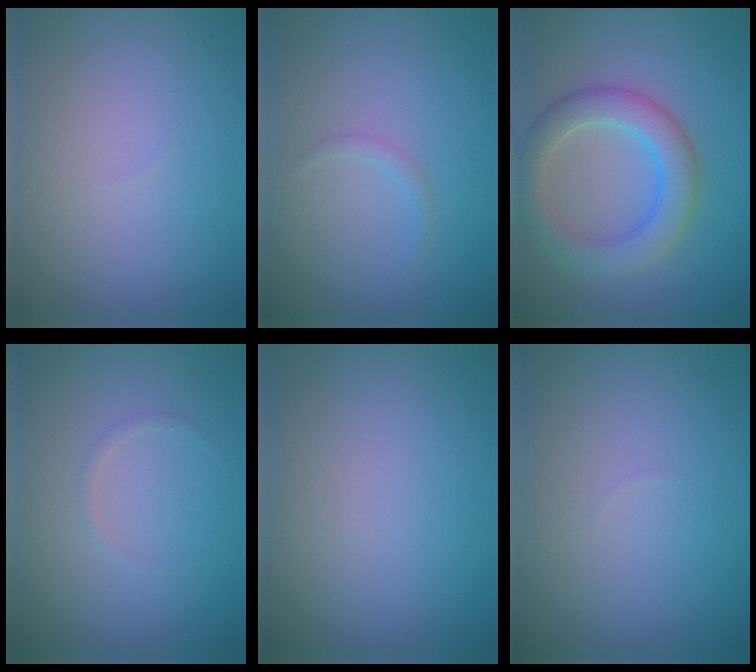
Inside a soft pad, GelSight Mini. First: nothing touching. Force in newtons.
{"total": 0.7, "press": 0.7, "slide": 0.1}
{"total": 4.9, "press": 4.9, "slide": 0.2}
{"total": 0.6, "press": 0.6, "slide": 0.0}
{"total": 0.0}
{"total": 0.0}